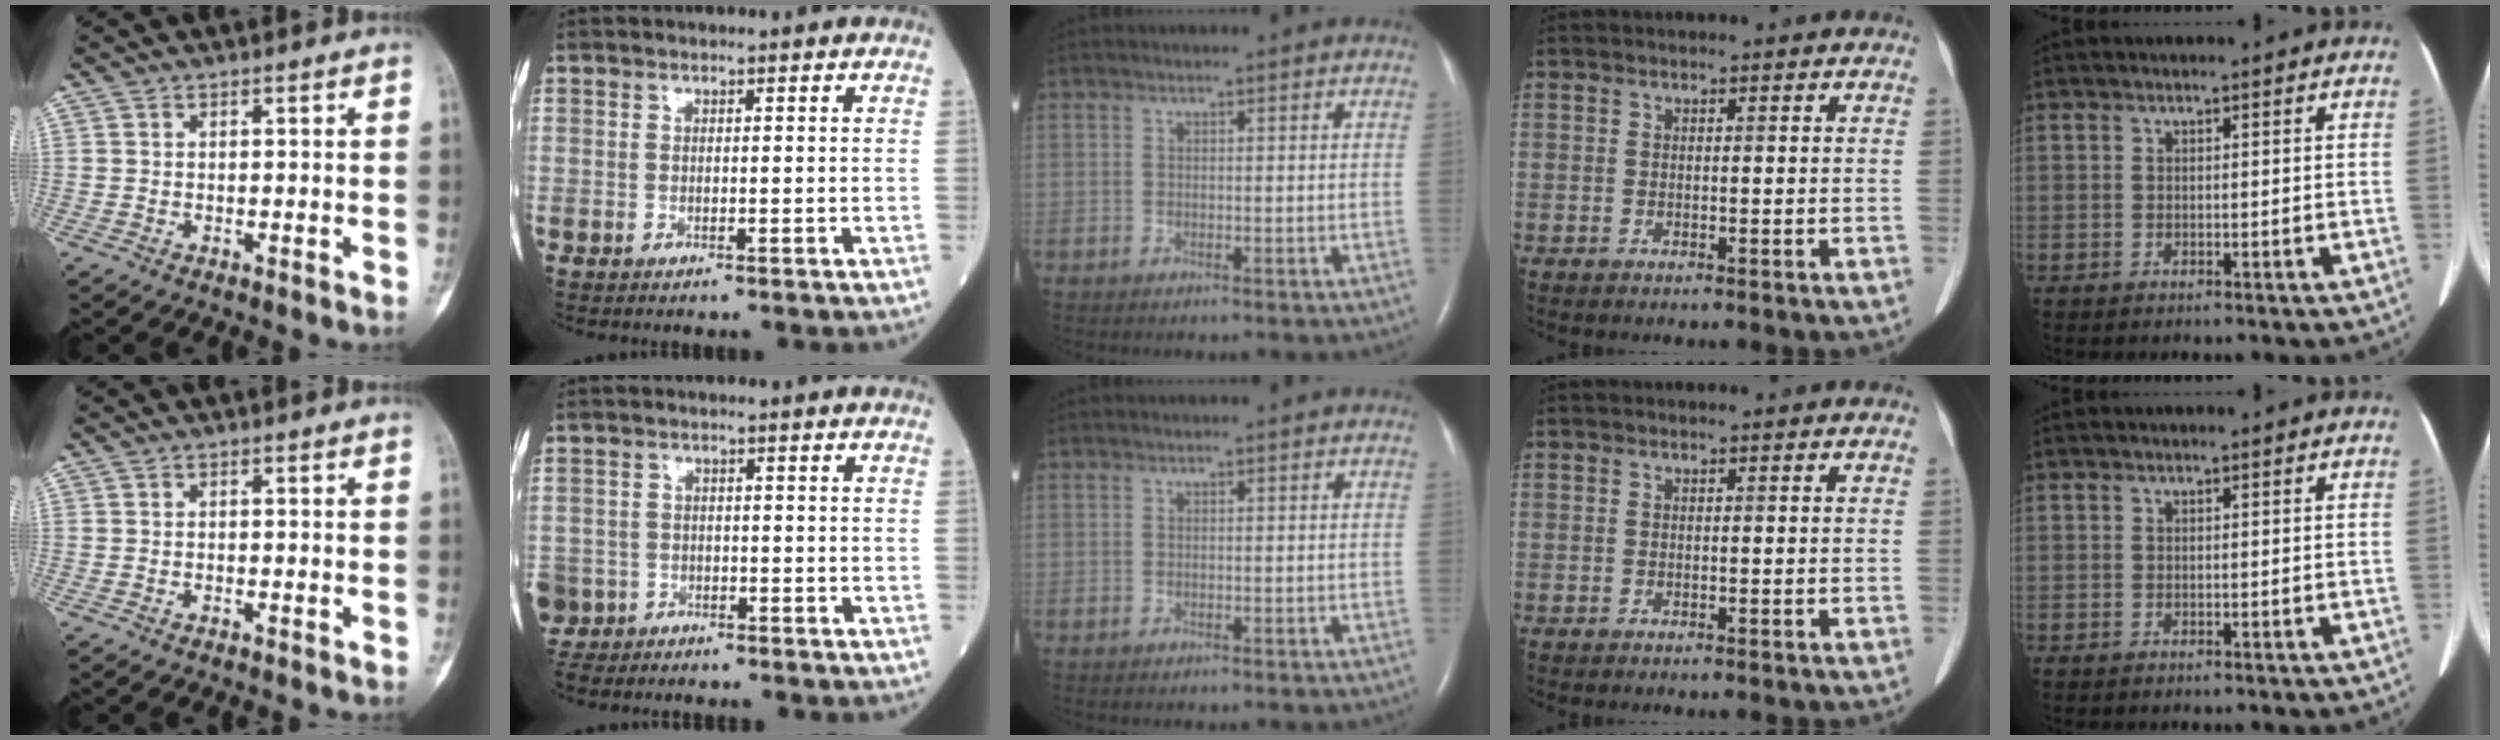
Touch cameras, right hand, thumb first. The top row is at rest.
{"index": {"total": 6.0, "force": [-4.1, 4.4, 0.0], "torque": [-0.008, 0.004, -0.077]}}